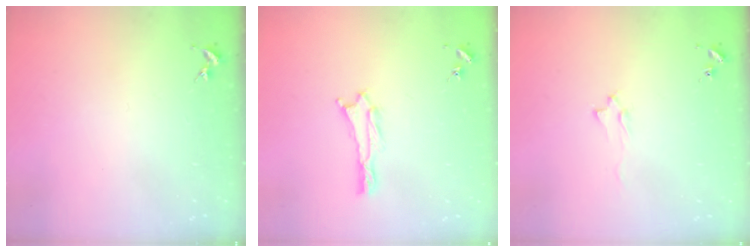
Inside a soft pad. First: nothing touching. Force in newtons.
{"total": 1.0, "press": 1.0, "slide": 0.2}
{"total": 1.6, "press": 1.5, "slide": 0.2}